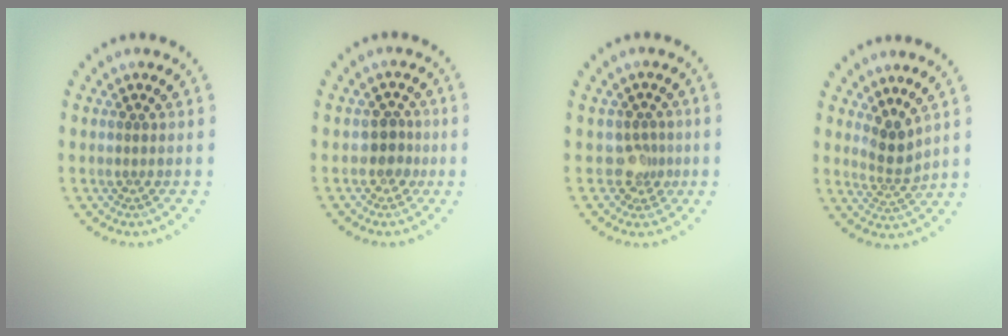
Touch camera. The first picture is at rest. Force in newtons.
{"total": 1.9, "press": 1.6, "slide": 1.1}
{"total": 2.1, "press": 1.5, "slide": 1.5}
{"total": 2.3, "press": 1.7, "slide": 1.6}